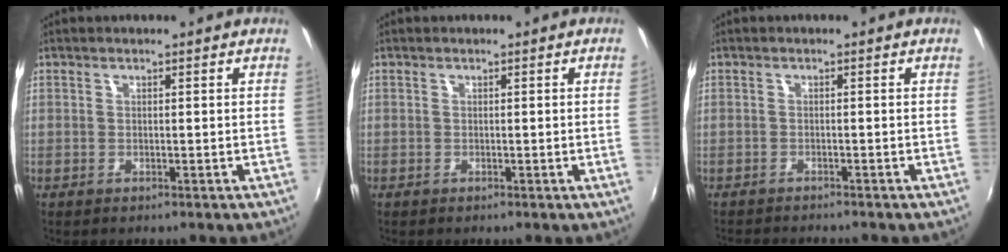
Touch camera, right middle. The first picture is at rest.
{"total": 1.0, "force": [0.1, -0.6, 0.8], "torque": [-0.006, -0.007, 0.003]}
{"total": 3.6, "force": [-3.5, 0.2, 1.0], "torque": [-0.032, -0.016, -0.060]}